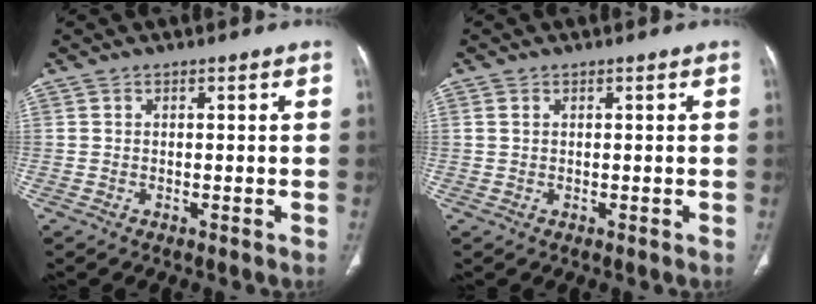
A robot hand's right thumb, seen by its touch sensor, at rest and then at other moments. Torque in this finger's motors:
{"motor_torque": [-0.14, 0.54, 0.40, 0.00, 0.00]}